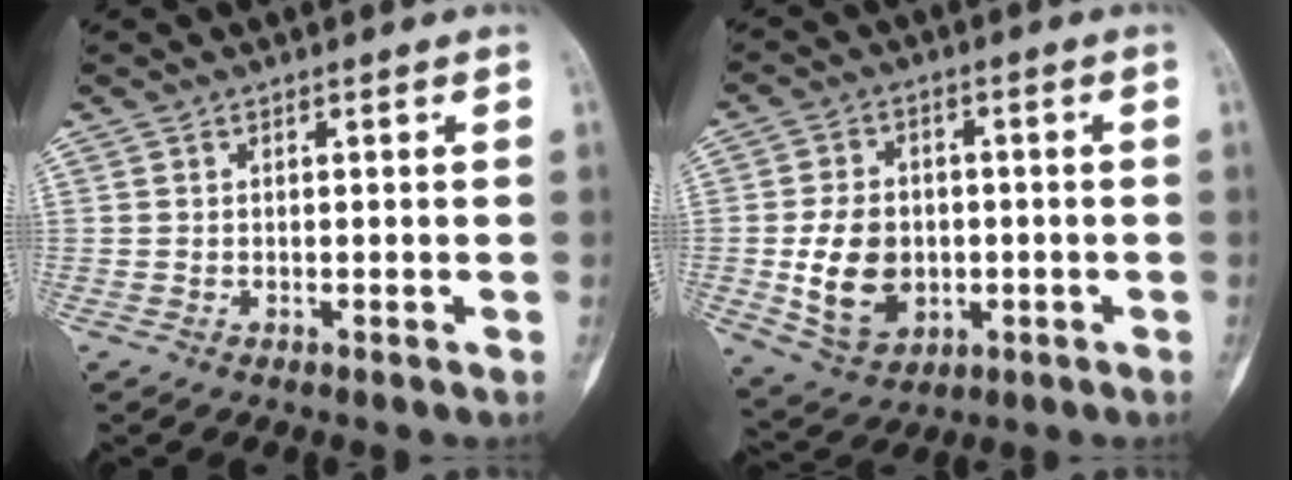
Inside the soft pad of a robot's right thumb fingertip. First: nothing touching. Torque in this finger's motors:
{"motor_torque": [0.86, 0.77, 1.06, -0.63, 0.32]}